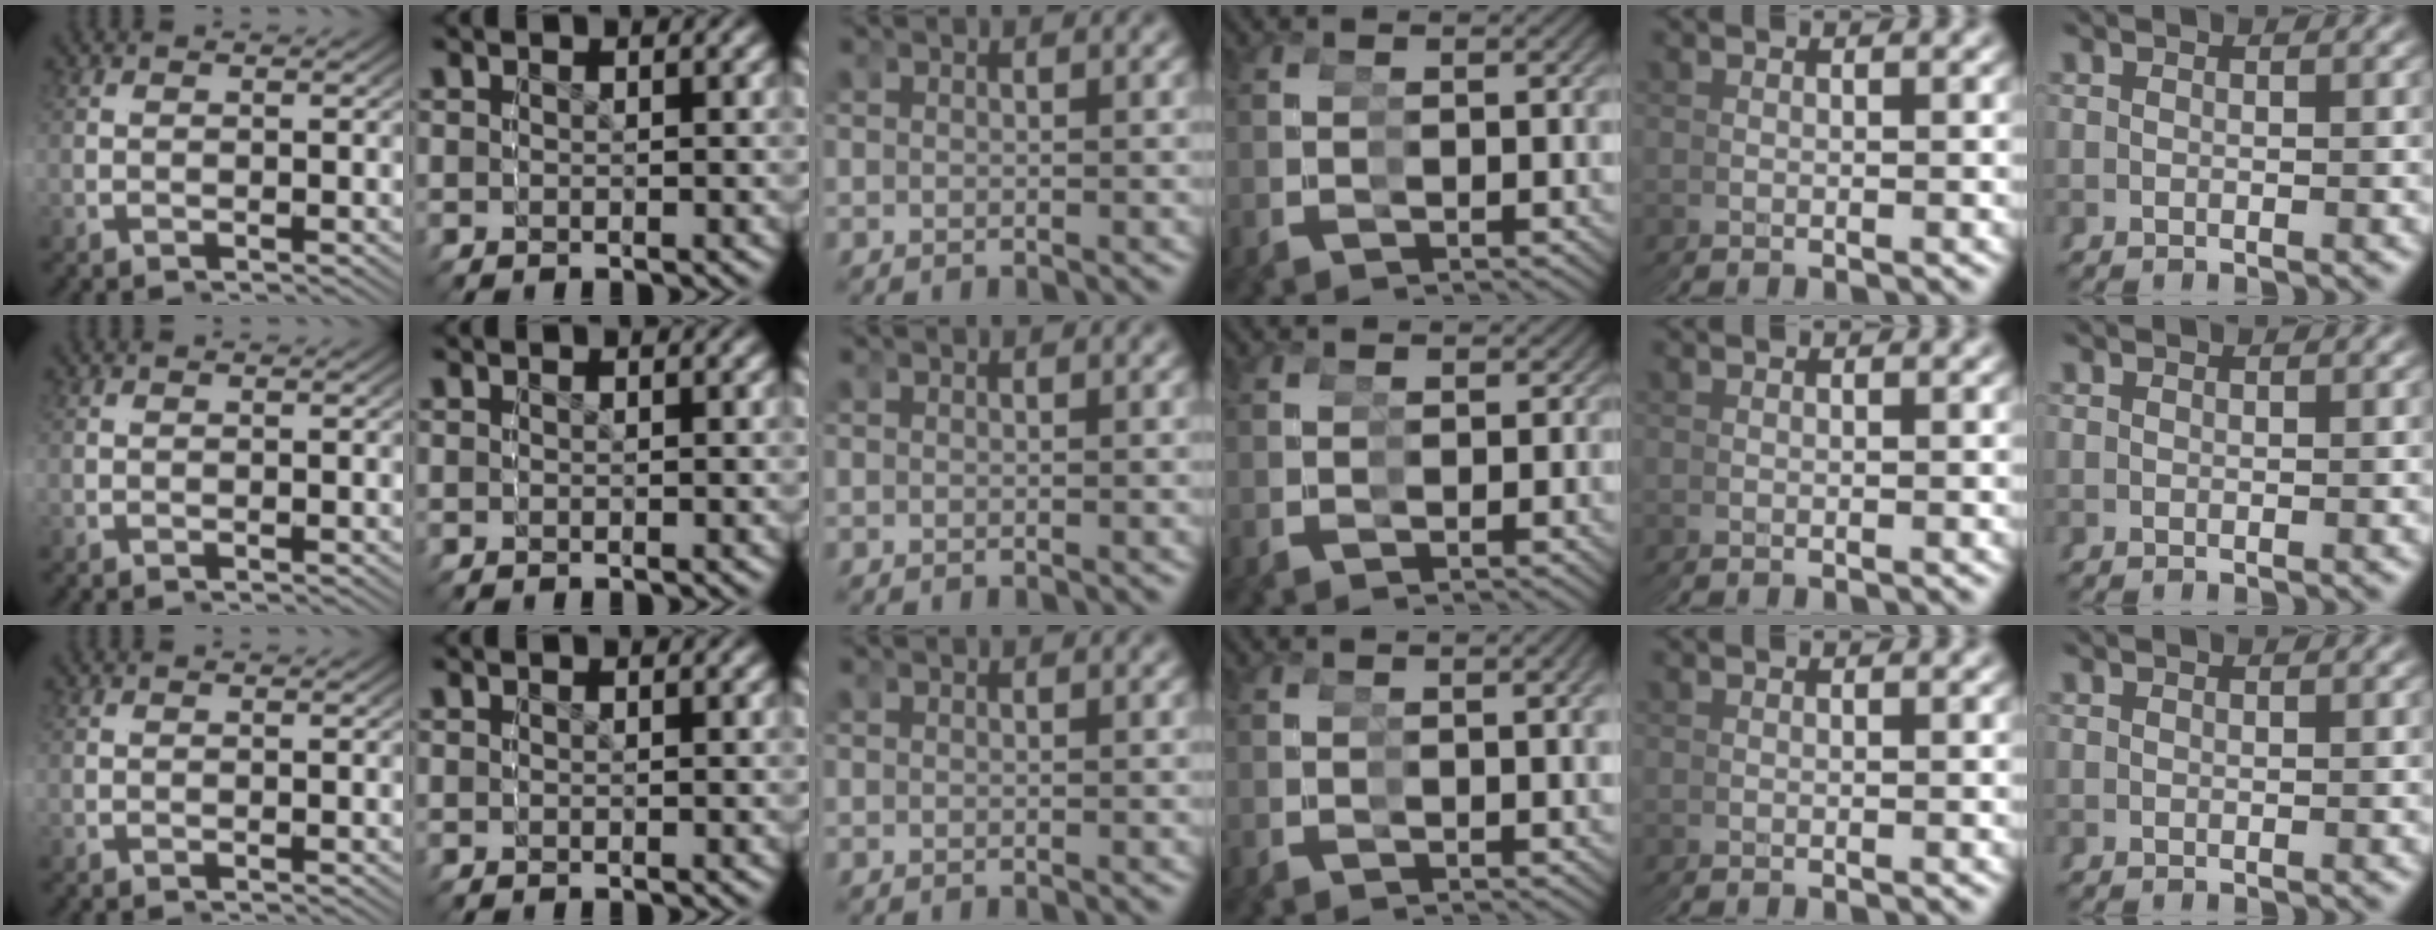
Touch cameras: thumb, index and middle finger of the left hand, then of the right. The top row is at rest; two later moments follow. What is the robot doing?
{"motion": "grasp_and_lifting", "object": "cup"}